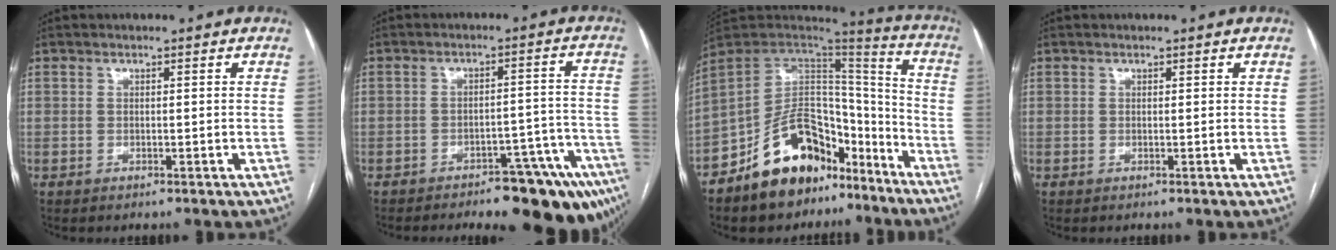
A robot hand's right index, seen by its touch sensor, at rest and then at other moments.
{"total": 15.4, "force": [-11.5, 4.5, 9.2], "torque": [-0.038, 0.038, -0.147]}
{"total": 18.8, "force": [-12.1, 10.3, 10.0], "torque": [-0.161, 0.054, -0.196]}
{"total": 0.0}